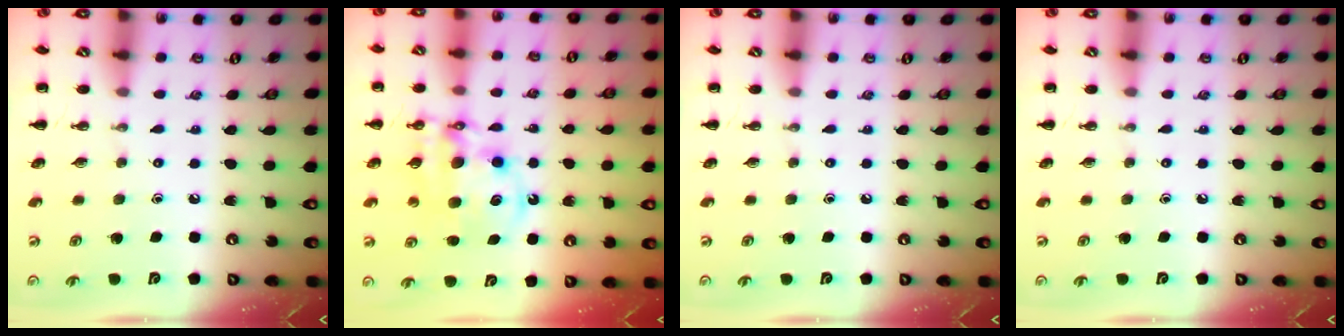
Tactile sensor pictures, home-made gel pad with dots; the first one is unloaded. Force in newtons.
{"total": 11.8, "press": 11.5, "slide": 2.6}
{"total": 0.0}
{"total": 0.0}